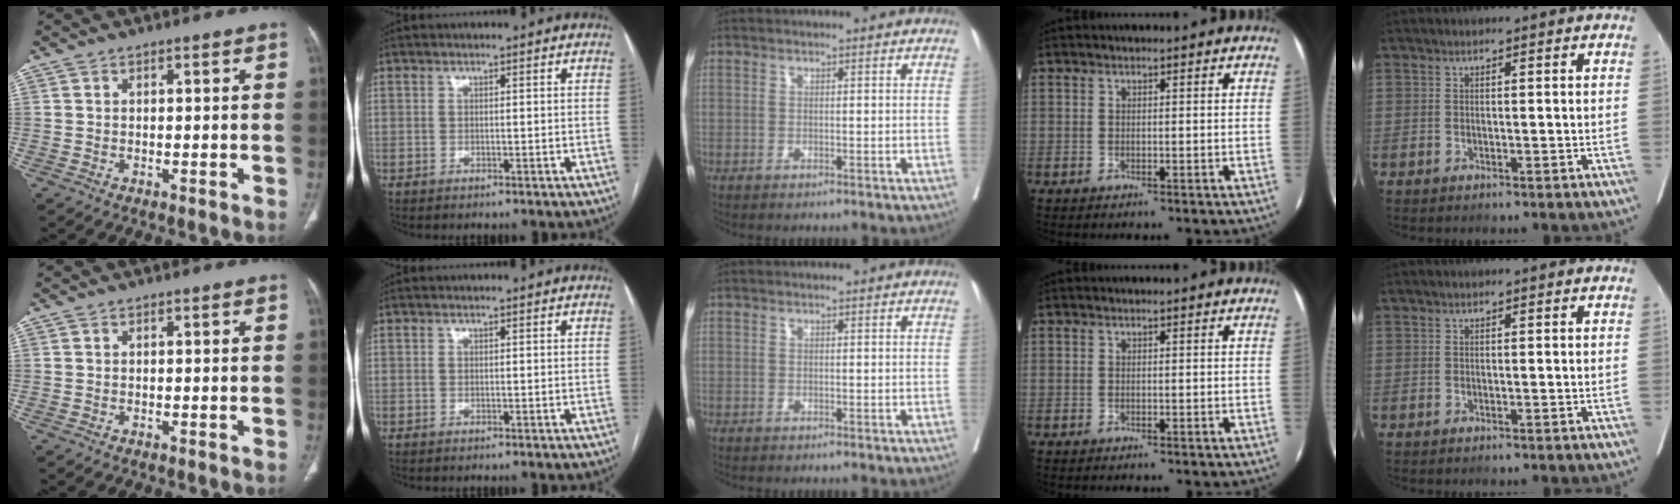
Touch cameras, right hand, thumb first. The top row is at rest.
{}